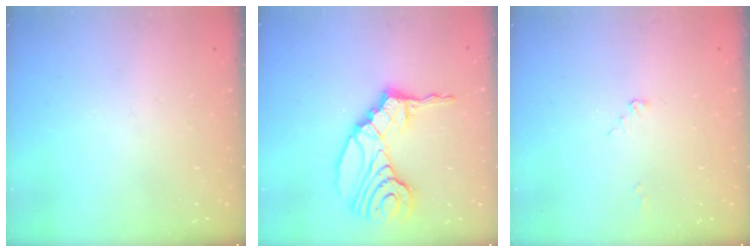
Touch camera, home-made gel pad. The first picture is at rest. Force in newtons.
{"total": 16.9, "press": 16.2, "slide": 4.9}
{"total": 2.4, "press": 2.4, "slide": 0.3}